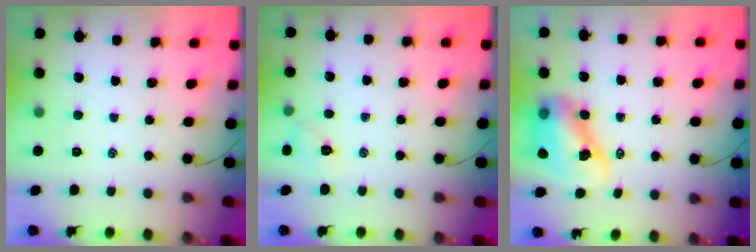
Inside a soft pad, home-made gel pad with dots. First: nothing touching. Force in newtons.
{"total": 6.4, "press": 6.1, "slide": 1.9}
{"total": 9.5, "press": 9.0, "slide": 2.8}